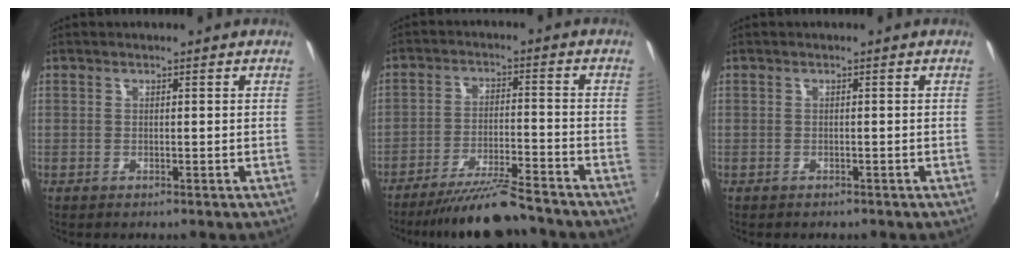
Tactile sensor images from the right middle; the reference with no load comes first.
{"total": 11.6, "force": [-10.5, 0.6, 4.8], "torque": [-0.106, -0.013, -0.174]}
{"total": 1.0, "force": [-0.7, 0.6, 0.1], "torque": [-0.006, -0.002, -0.010]}